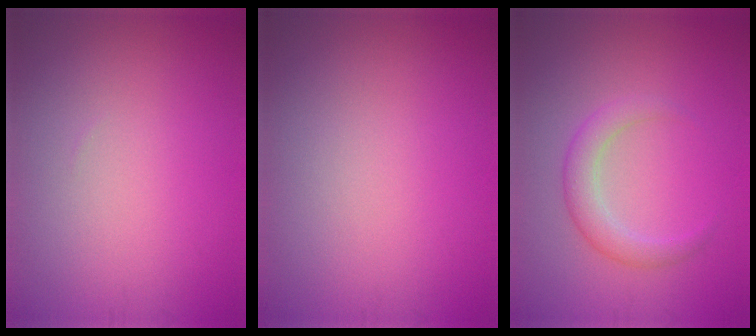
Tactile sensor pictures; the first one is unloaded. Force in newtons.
{"total": 0.0}
{"total": 2.5, "press": 2.5, "slide": 0.2}